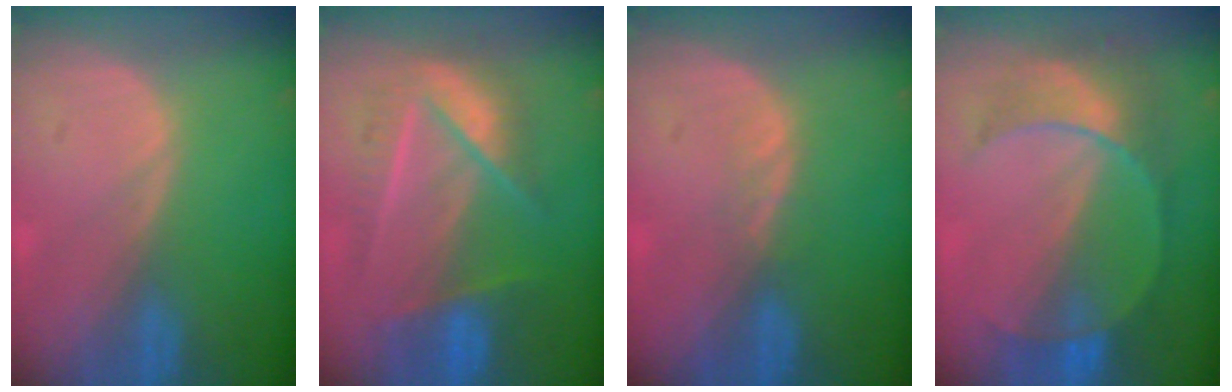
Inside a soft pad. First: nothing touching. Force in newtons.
{"total": 8.2, "press": 7.8, "slide": 2.5}
{"total": 1.5, "press": 1.5, "slide": 0.2}
{"total": 7.3, "press": 7.2, "slide": 0.9}